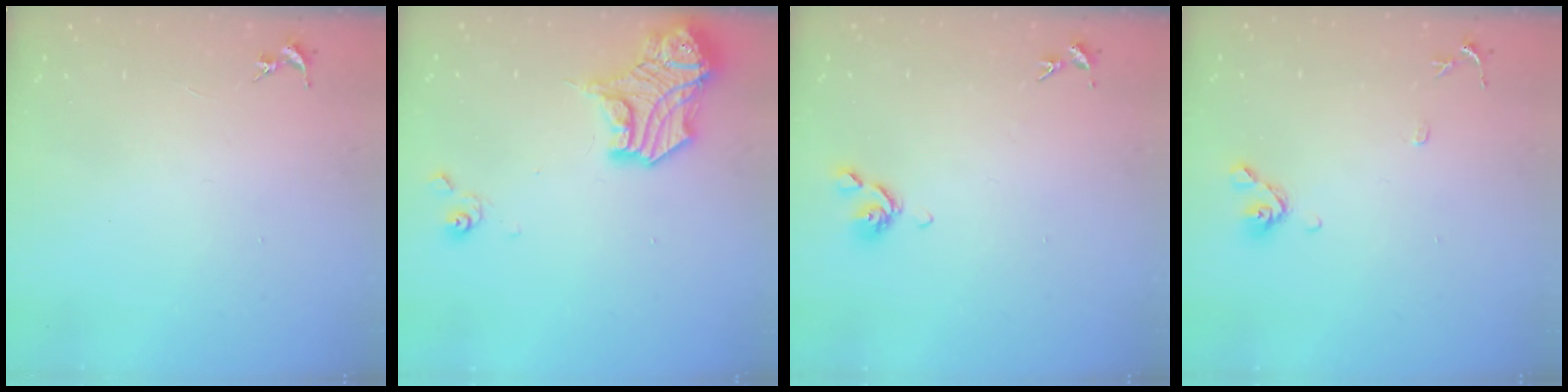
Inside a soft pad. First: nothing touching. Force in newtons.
{"total": 17.0, "press": 16.9, "slide": 1.4}
{"total": 6.7, "press": 6.6, "slide": 1.5}
{"total": 8.3, "press": 8.0, "slide": 2.1}